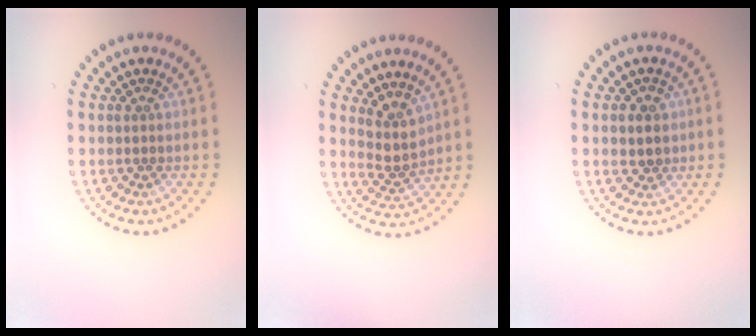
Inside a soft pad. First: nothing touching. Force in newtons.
{"total": 2.7, "press": 2.0, "slide": 1.8}
{"total": 2.2, "press": 2.1, "slide": 0.7}